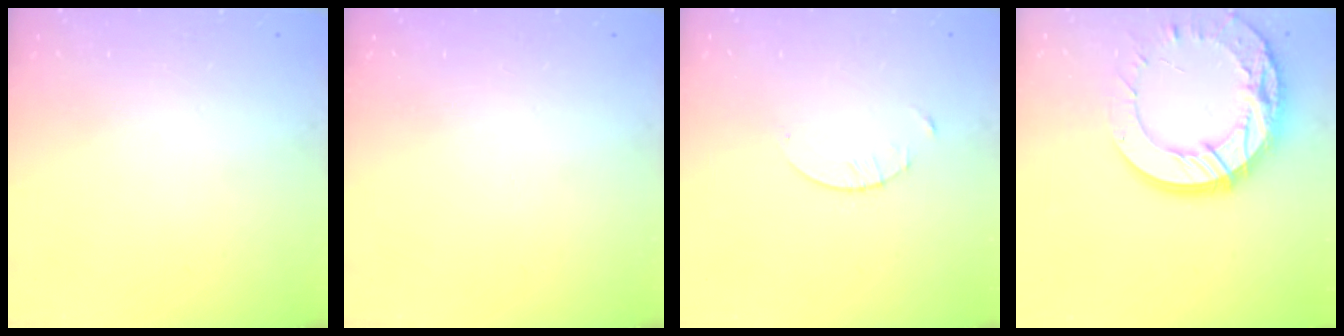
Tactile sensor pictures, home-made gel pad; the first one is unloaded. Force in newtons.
{"total": 0.0}
{"total": 1.3, "press": 1.3, "slide": 0.2}
{"total": 20.2, "press": 20.2, "slide": 1.8}